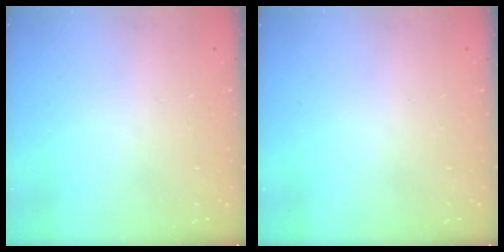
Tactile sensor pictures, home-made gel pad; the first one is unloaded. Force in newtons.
{"total": 0.0}